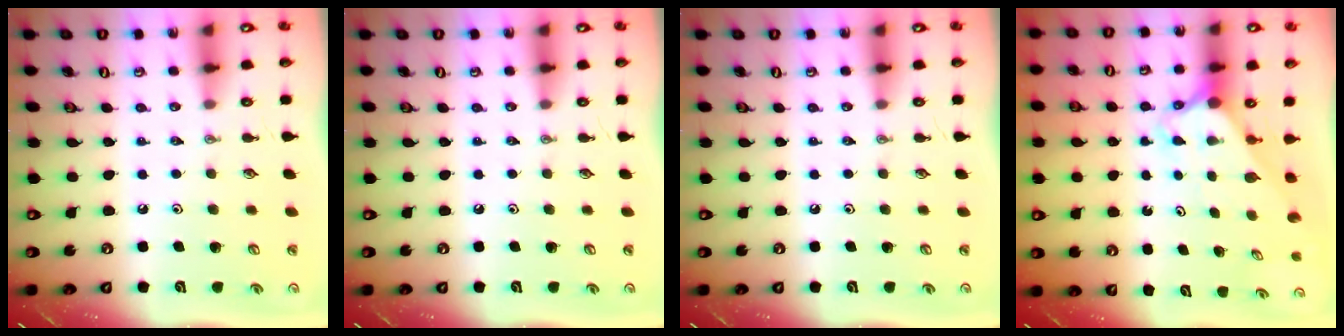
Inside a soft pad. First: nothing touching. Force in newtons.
{"total": 0.0}
{"total": 0.0}
{"total": 2.6, "press": 2.6, "slide": 0.1}